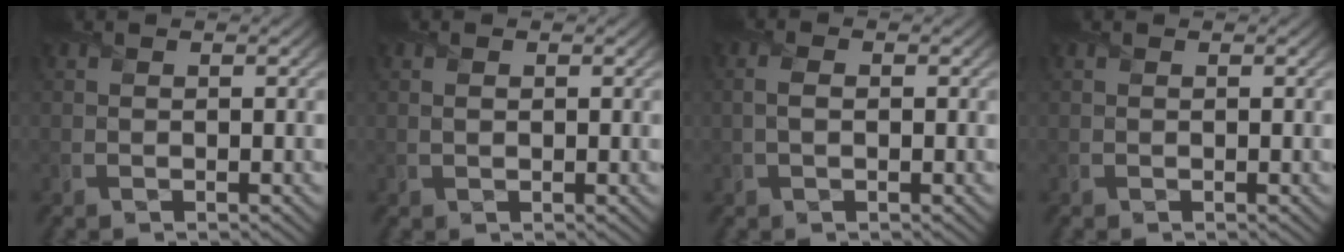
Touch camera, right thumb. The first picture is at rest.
{"total": 0.8, "force": [0.0, 0.4, 0.6], "torque": [-0.015, -0.002, 0.000]}
{"total": 1.7, "force": [-0.2, 0.9, 1.4], "torque": [-0.034, -0.002, -0.002]}
{"total": 0.0}